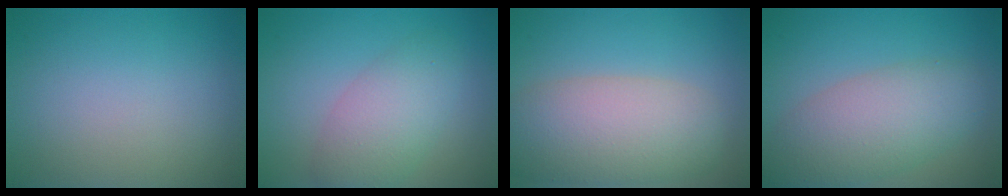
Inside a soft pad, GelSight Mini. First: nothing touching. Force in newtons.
{"total": 4.4, "press": 4.4, "slide": 0.2}
{"total": 7.6, "press": 7.6, "slide": 0.4}
{"total": 6.3, "press": 6.3, "slide": 0.4}